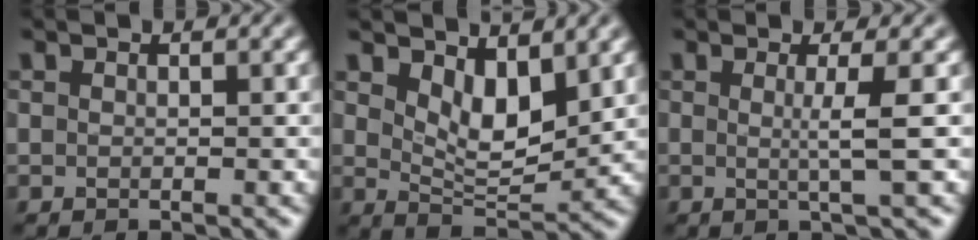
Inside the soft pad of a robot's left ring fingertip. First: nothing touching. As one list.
[{"total": 4.4, "force": [2.1, 2.0, 3.2], "torque": [-0.062, -0.016, 0.037]}, {"total": 2.4, "force": [0.1, 0.4, 2.4], "torque": [-0.044, -0.001, -0.007]}]